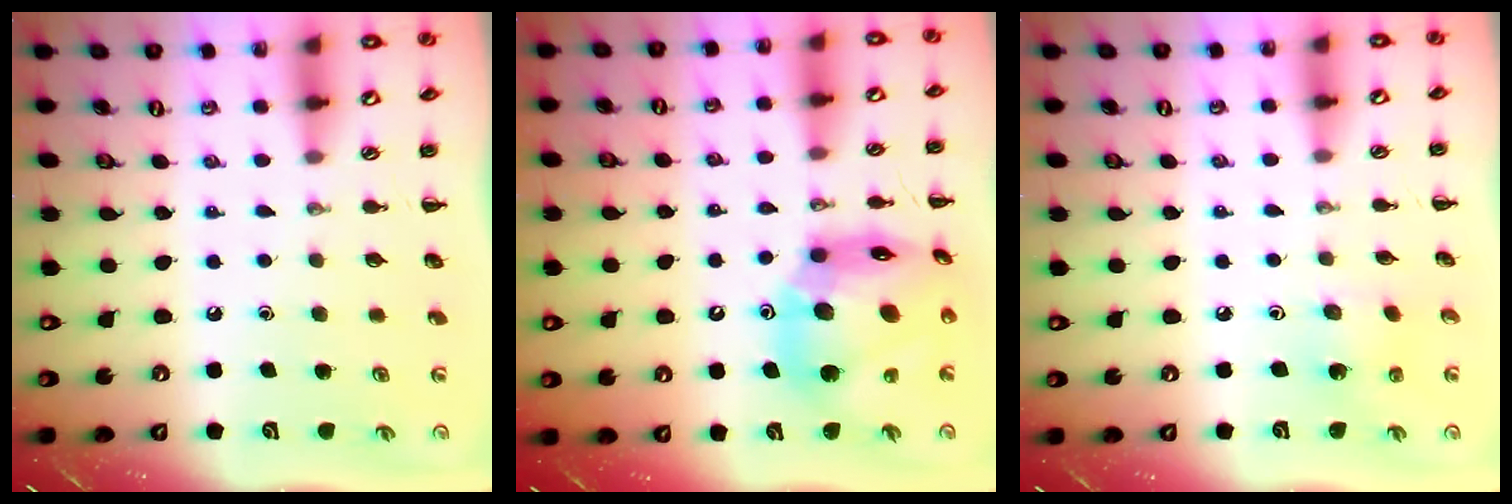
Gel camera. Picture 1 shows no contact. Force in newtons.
{"total": 18.2, "press": 17.4, "slide": 5.2}
{"total": 2.7, "press": 2.6, "slide": 0.7}